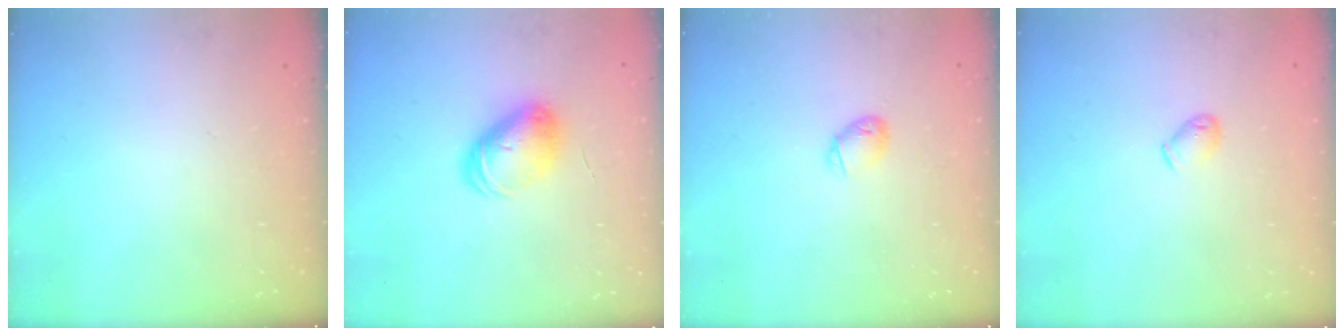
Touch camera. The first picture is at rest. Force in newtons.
{"total": 8.4, "press": 8.3, "slide": 0.7}
{"total": 4.0, "press": 3.9, "slide": 0.8}
{"total": 3.7, "press": 3.6, "slide": 0.6}